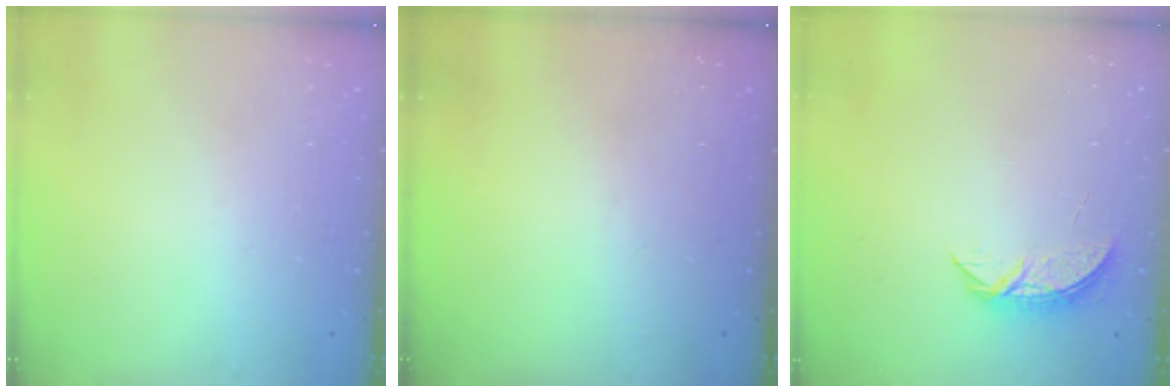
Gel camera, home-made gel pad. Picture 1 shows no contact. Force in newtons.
{"total": 0.0}
{"total": 5.2, "press": 5.2, "slide": 0.6}